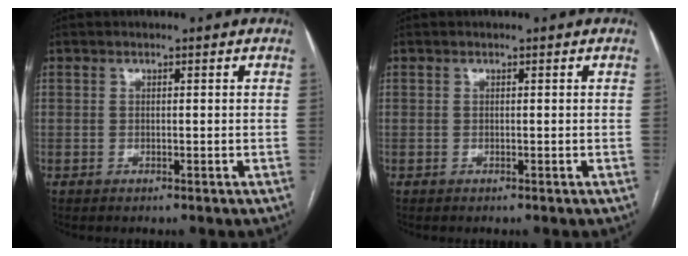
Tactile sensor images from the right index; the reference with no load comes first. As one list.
[{"total": 0.0}]